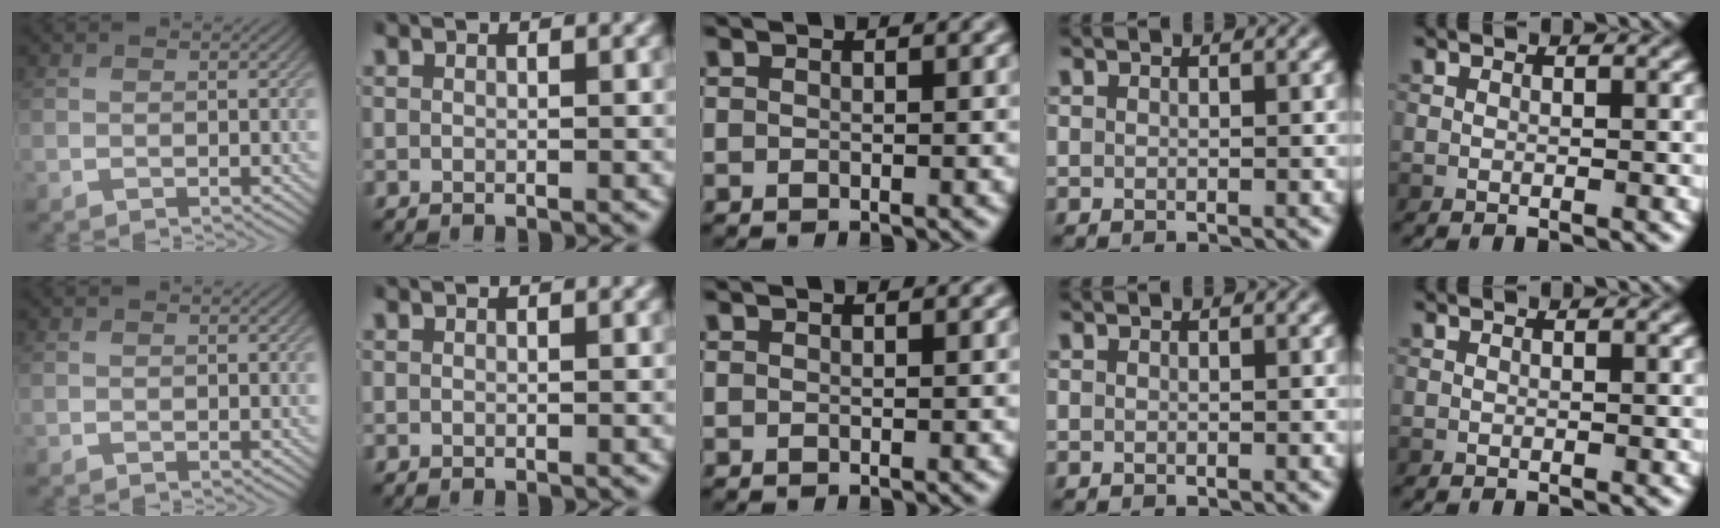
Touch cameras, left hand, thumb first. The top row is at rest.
{}